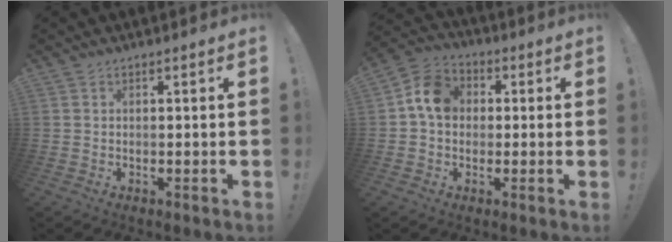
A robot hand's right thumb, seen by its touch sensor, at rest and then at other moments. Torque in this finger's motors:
{"motor_torque": [1.14, 1.40, 0.50, -0.08, 0.02]}